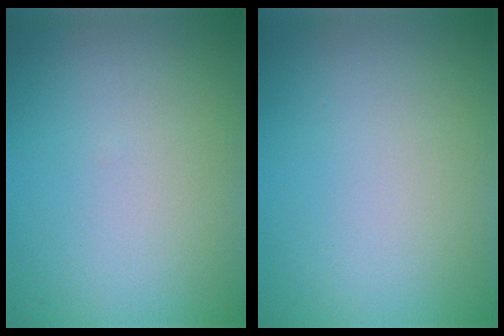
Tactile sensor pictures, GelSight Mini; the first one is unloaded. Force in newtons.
{"total": 0.0}